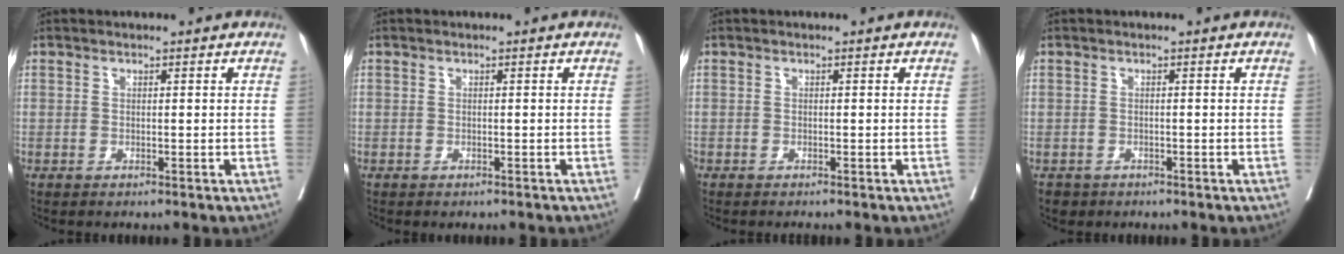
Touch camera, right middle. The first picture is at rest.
{"total": 0.5, "force": [-0.5, 0.2, 0.1], "torque": [-0.005, -0.001, -0.011]}
{"total": 0.8, "force": [-0.7, 0.0, 0.2], "torque": [-0.004, -0.001, -0.015]}
{"total": 1.9, "force": [-1.4, 1.3, 0.1], "torque": [-0.005, 0.002, -0.022]}